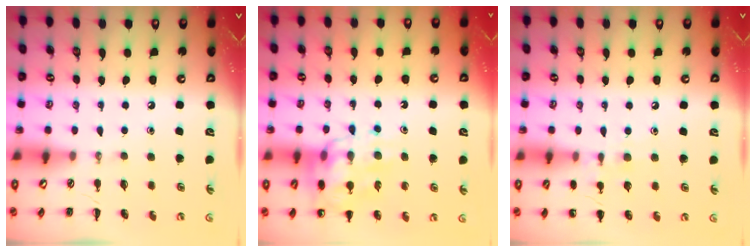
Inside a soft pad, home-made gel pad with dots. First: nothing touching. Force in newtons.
{"total": 15.2, "press": 15.0, "slide": 2.7}
{"total": 7.2, "press": 7.0, "slide": 1.7}